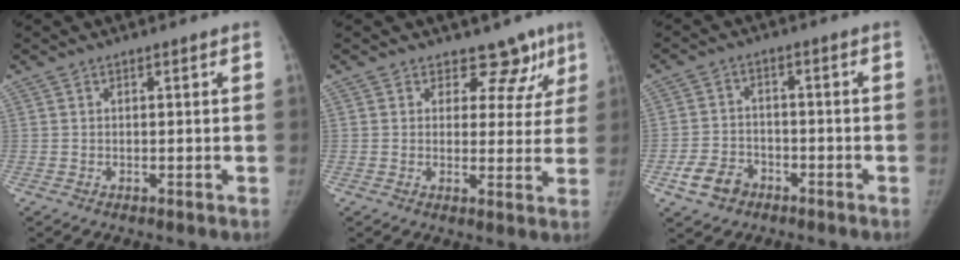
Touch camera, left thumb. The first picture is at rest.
{"total": 7.5, "force": [5.5, 5.0, 1.3], "torque": [0.031, -0.027, 0.054]}
{"total": 6.4, "force": [-3.5, 4.7, 2.6], "torque": [-0.038, 0.020, -0.059]}